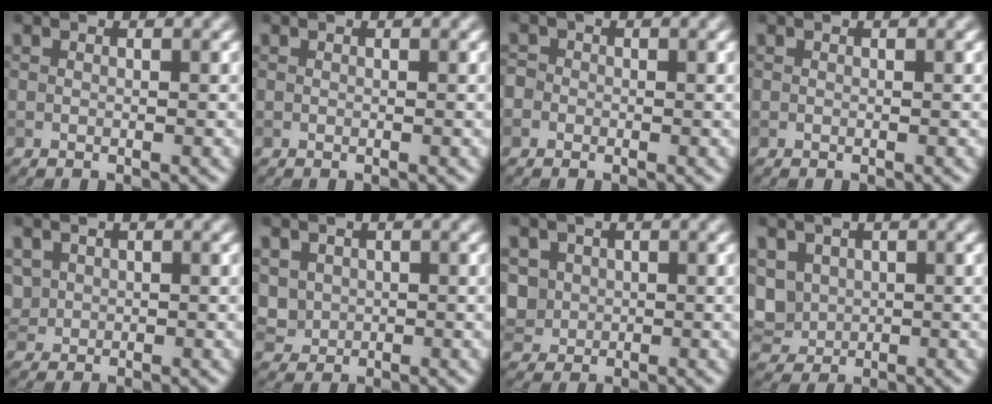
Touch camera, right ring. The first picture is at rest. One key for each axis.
{"total": 0.0}
{"total": 1.7, "fx": -0.1, "fy": 1.6, "fz": 0.5, "tx": 0.005, "ty": 0.007, "tz": -0.013}
{"total": 0.0}
{"total": 1.5, "fx": 0.5, "fy": 1.3, "fz": 0.5, "tx": -0.013, "ty": -0.002, "tz": 0.016}
{"total": 2.2, "fx": 0.6, "fy": 2.0, "fz": 0.8, "tx": -0.026, "ty": -0.010, "tz": 0.023}
{"total": 2.9, "fx": 0.5, "fy": 2.7, "fz": 1.1, "tx": -0.033, "ty": -0.003, "tz": 0.015}
{"total": 4.1, "fx": 0.6, "fy": 3.4, "fz": 2.3, "tx": -0.069, "ty": -0.001, "tz": 0.016}